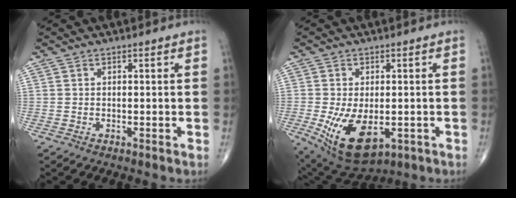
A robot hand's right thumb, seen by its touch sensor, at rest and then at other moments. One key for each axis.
{"total": 12.5, "fx": -3.2, "fy": 6.9, "fz": 9.9, "tx": -0.169, "ty": -0.011, "tz": -0.031}